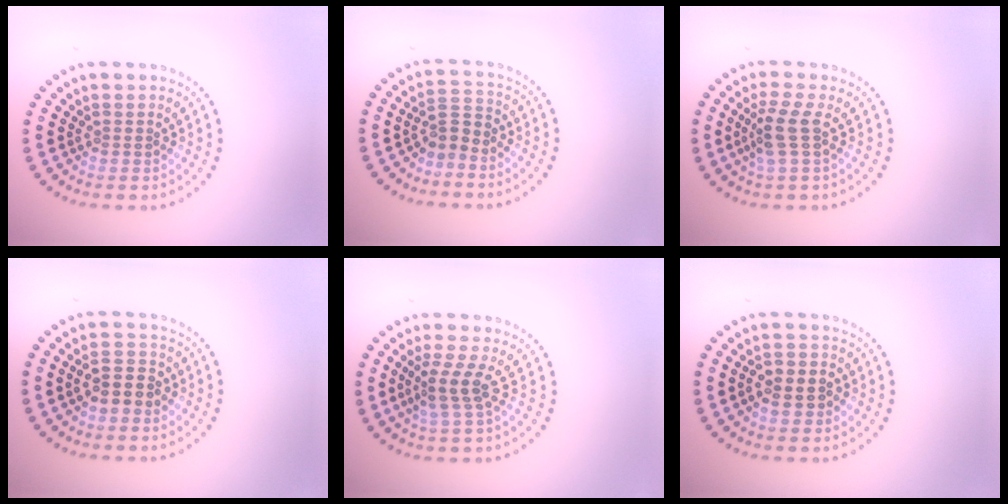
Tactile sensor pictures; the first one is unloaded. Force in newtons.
{"total": 2.2, "press": 1.6, "slide": 1.6}
{"total": 2.7, "press": 2.1, "slide": 1.7}
{"total": 2.9, "press": 2.8, "slide": 0.8}
{"total": 2.5, "press": 2.0, "slide": 1.5}
{"total": 2.8, "press": 2.6, "slide": 0.8}